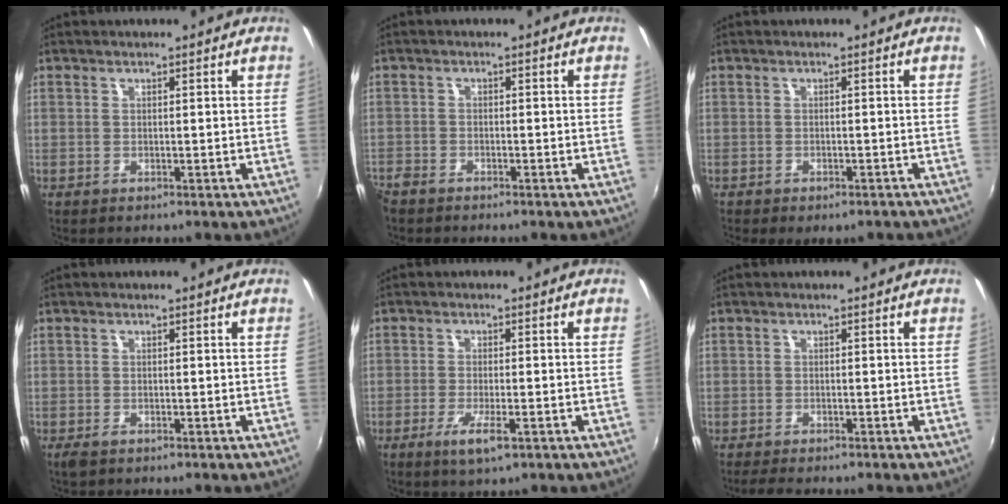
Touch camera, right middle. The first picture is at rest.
{"total": 3.0, "force": [-2.7, 1.1, 0.8], "torque": [-0.027, -0.012, -0.055]}
{"total": 3.9, "force": [-3.0, 1.5, 2.1], "torque": [-0.044, -0.020, -0.039]}
{"total": 1.5, "force": [-1.0, 0.7, 0.9], "torque": [-0.019, -0.006, -0.018]}
{"total": 5.1, "force": [-2.5, 1.0, 4.3], "torque": [-0.091, -0.014, -0.046]}
{"total": 2.8, "force": [-2.4, 0.8, 1.3], "torque": [-0.033, -0.014, -0.044]}